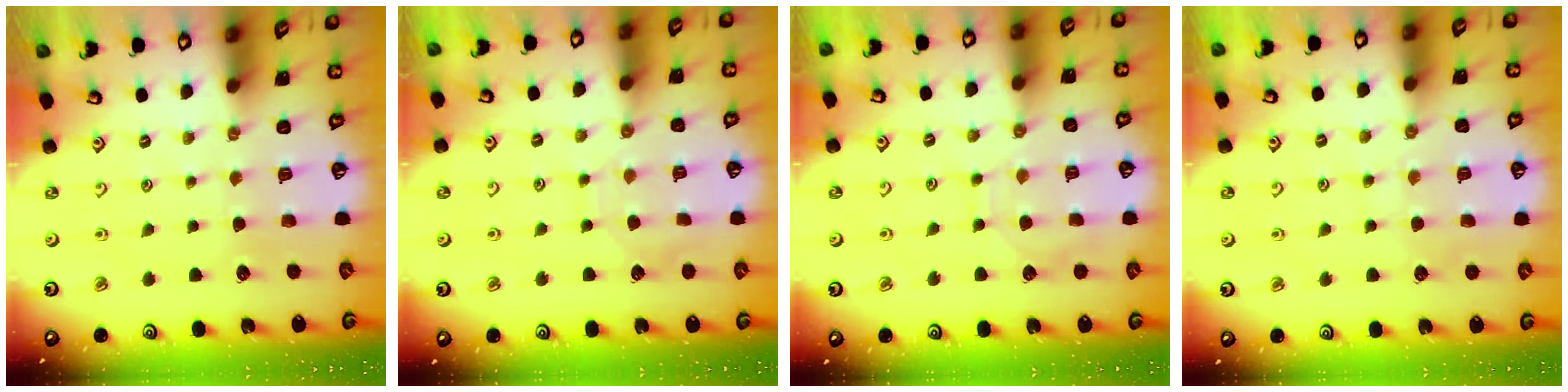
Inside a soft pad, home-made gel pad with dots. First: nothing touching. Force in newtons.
{"total": 5.7, "press": 5.7, "slide": 0.4}
{"total": 5.6, "press": 5.6, "slide": 0.5}
{"total": 4.7, "press": 4.7, "slide": 0.6}